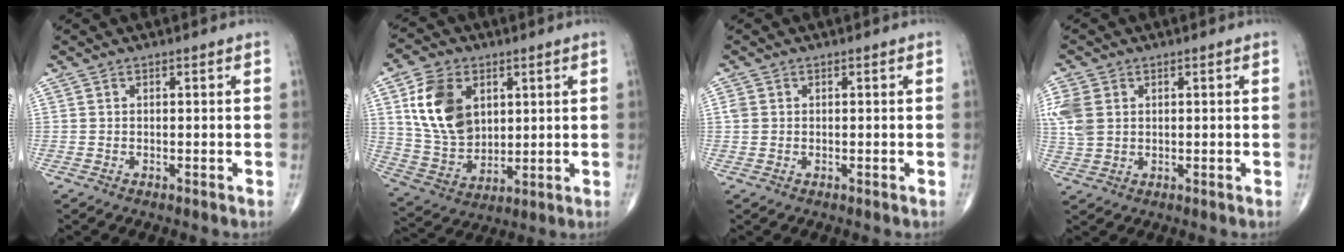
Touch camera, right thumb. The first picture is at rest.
{"total": 14.5, "force": [4.5, 10.2, 9.2], "torque": [-0.150, -0.016, 0.096]}
{"total": 1.4, "force": [0.2, 1.3, 0.7], "torque": [-0.015, 0.004, 0.007]}
{"total": 6.7, "force": [1.5, 5.0, 4.2], "torque": [-0.104, 0.006, 0.036]}